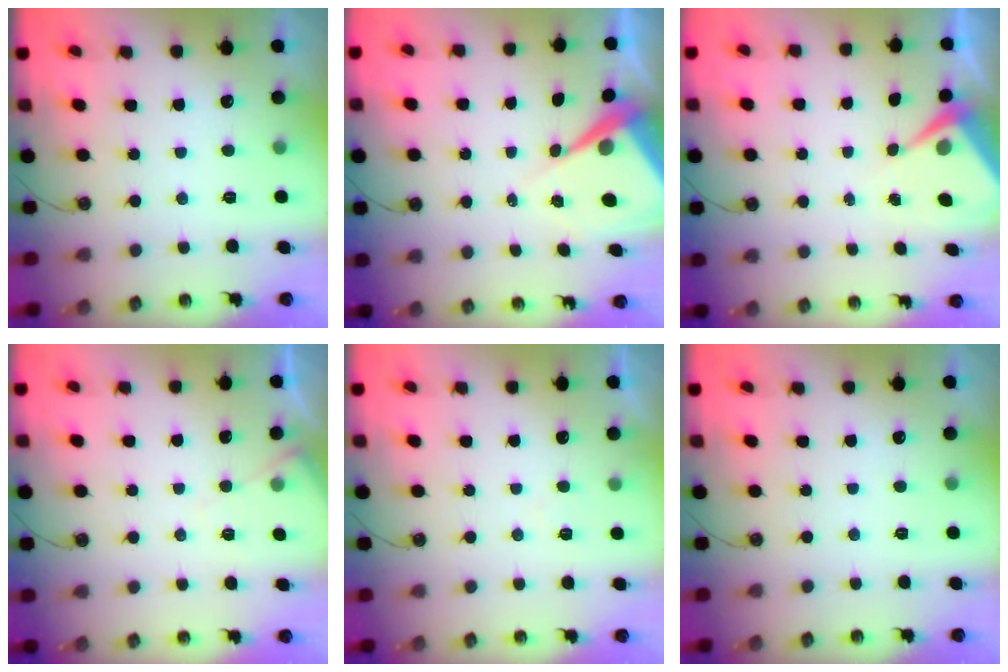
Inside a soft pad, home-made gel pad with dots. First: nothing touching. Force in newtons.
{"total": 8.2, "press": 8.2, "slide": 0.7}
{"total": 6.2, "press": 6.2, "slide": 0.7}
{"total": 5.6, "press": 5.6, "slide": 0.9}
{"total": 4.2, "press": 4.1, "slide": 0.7}
{"total": 0.0}